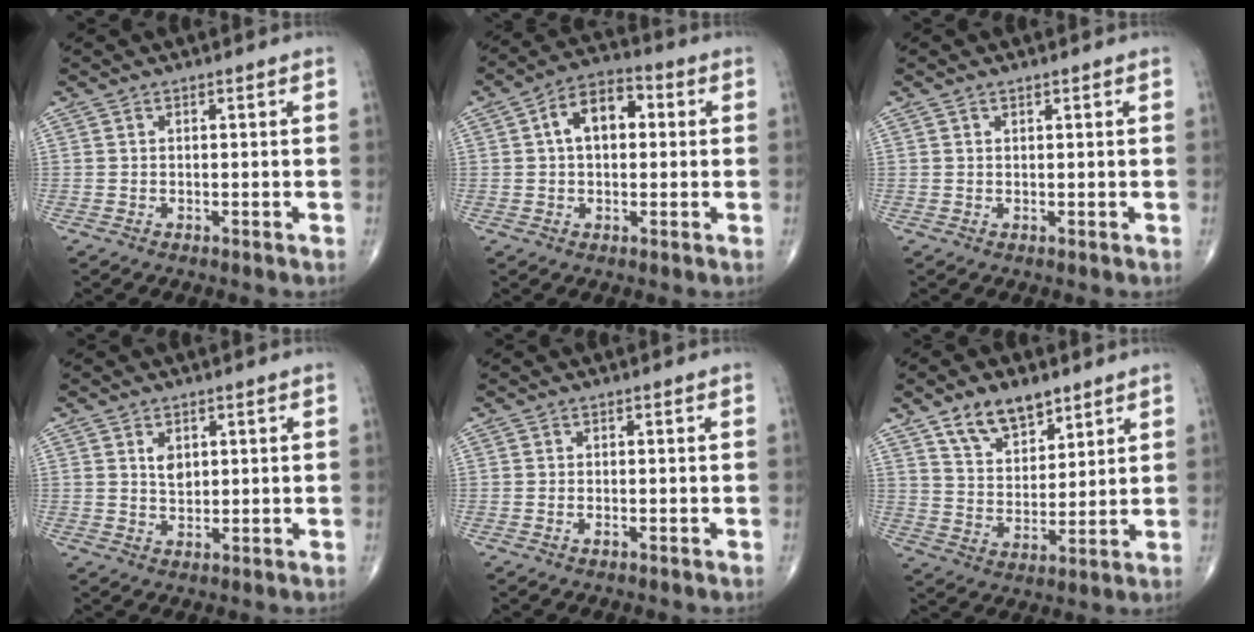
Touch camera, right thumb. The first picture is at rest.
{"total": 9.4, "force": [1.6, 5.8, 7.2], "torque": [-0.108, 0.024, 0.018]}
{"total": 0.6, "force": [0.4, 0.3, 0.2], "torque": [-0.004, -0.003, 0.006]}
{"total": 3.1, "force": [1.1, 2.1, 2.1], "torque": [-0.024, -0.008, 0.020]}
{"total": 0.7, "force": [-0.3, 0.3, 0.5], "torque": [-0.012, -0.001, -0.006]}
{"total": 10.6, "force": [7.0, 5.7, 5.6], "torque": [-0.071, -0.042, 0.131]}